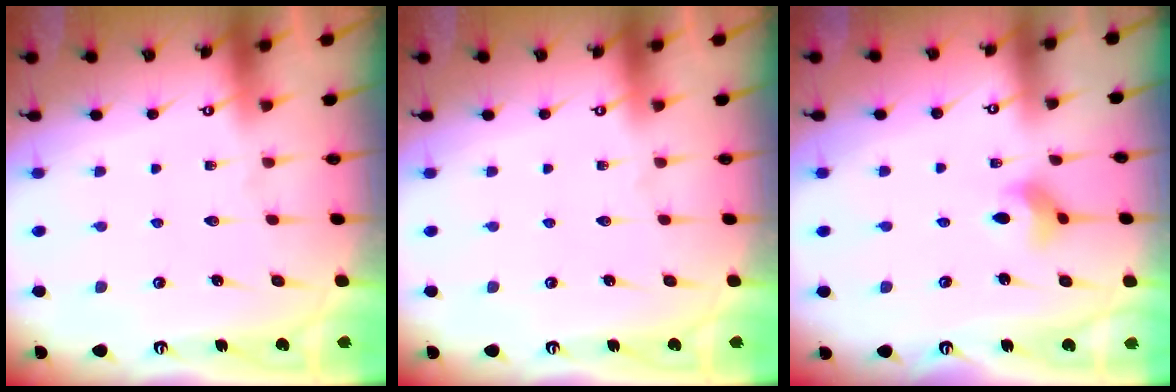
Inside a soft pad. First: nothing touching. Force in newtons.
{"total": 0.0}
{"total": 3.7, "press": 3.6, "slide": 0.5}